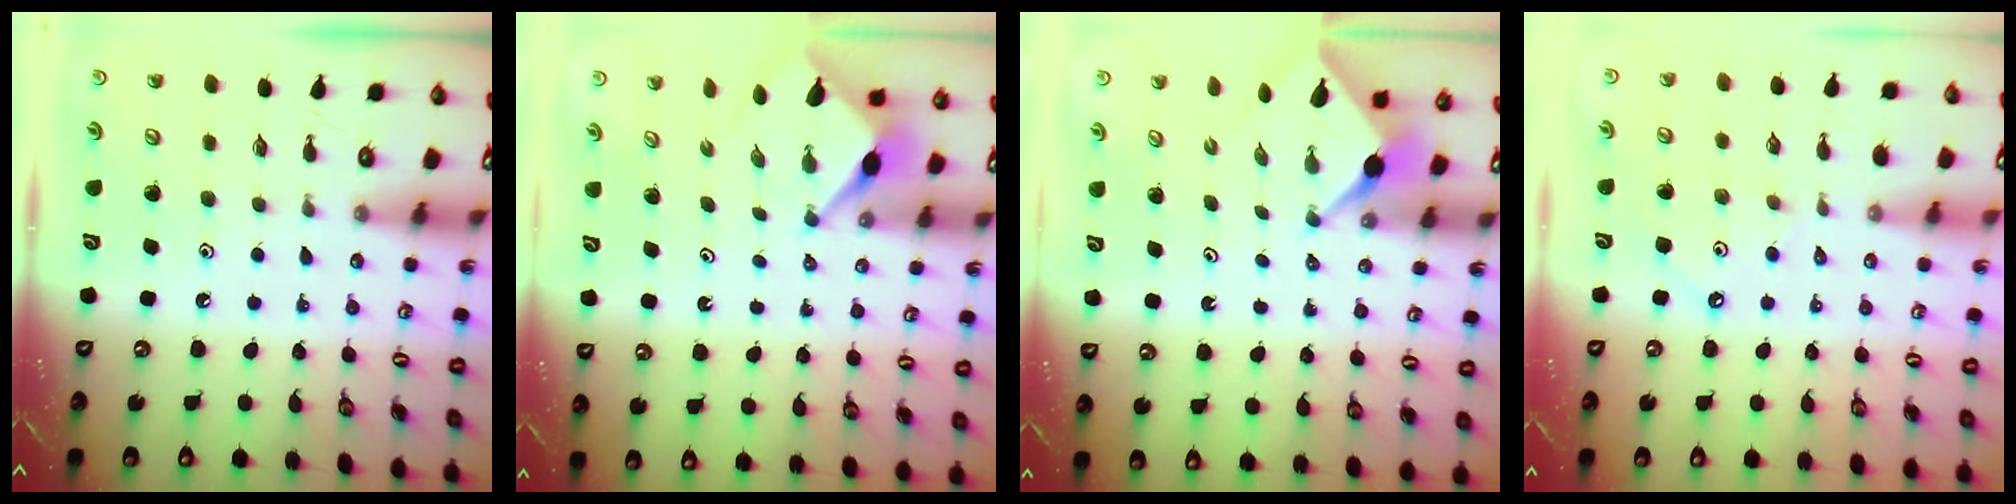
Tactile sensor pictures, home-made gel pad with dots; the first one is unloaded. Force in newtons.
{"total": 2.9, "press": 2.9, "slide": 0.3}
{"total": 2.5, "press": 2.5, "slide": 0.3}
{"total": 1.6, "press": 1.5, "slide": 0.4}